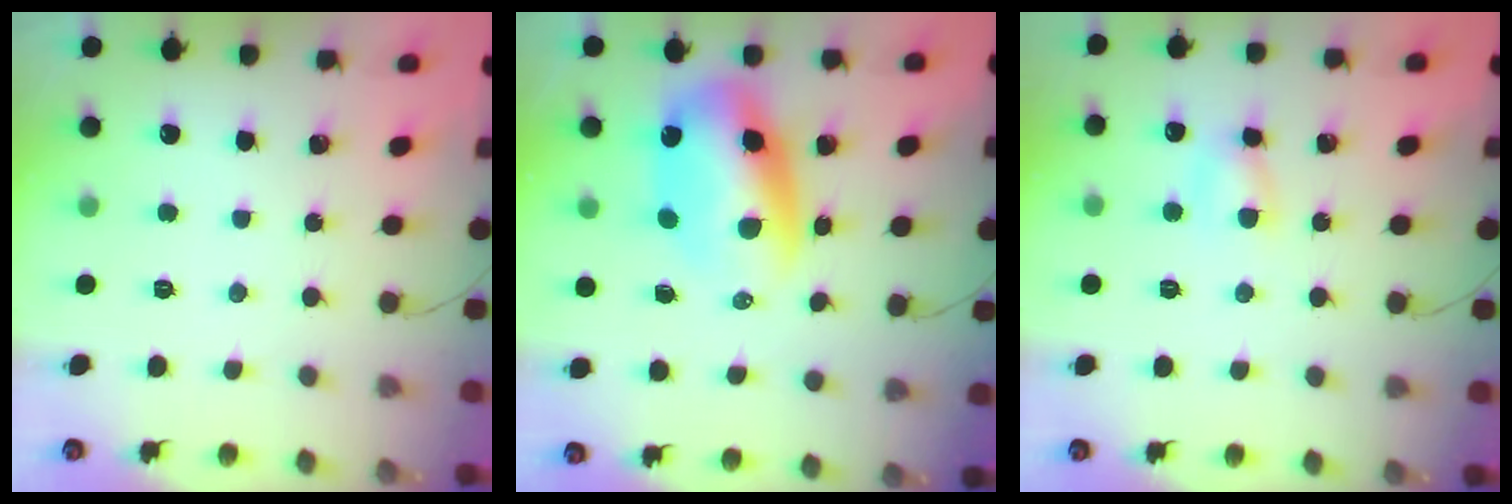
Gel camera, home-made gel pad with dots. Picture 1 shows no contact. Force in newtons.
{"total": 11.1, "press": 10.8, "slide": 2.7}
{"total": 4.7, "press": 4.6, "slide": 0.8}